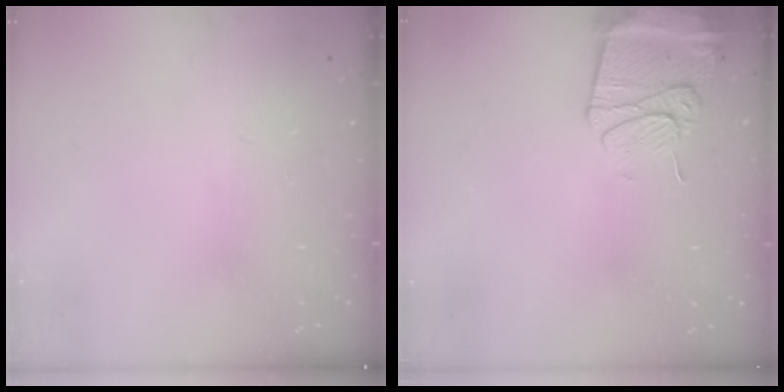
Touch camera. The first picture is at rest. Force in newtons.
{"total": 13.2, "press": 13.2, "slide": 1.4}